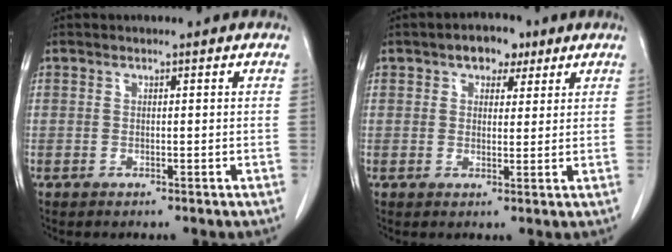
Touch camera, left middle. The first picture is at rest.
{"total": 4.4, "force": [2.5, 2.7, 2.4], "torque": [-0.032, 0.015, 0.037]}